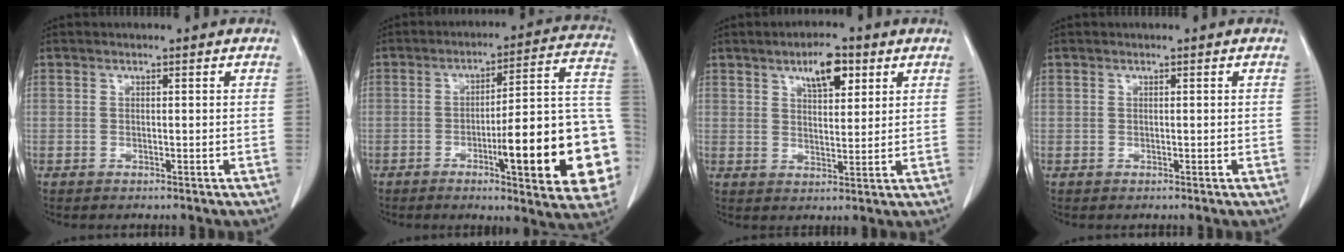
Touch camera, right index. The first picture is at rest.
{"total": 21.2, "force": [-5.7, 2.8, 20.2], "torque": [-0.176, 0.021, -0.068]}
{"total": 6.2, "force": [3.4, 2.3, 4.7], "torque": [-0.078, 0.003, 0.055]}
{"total": 0.0}